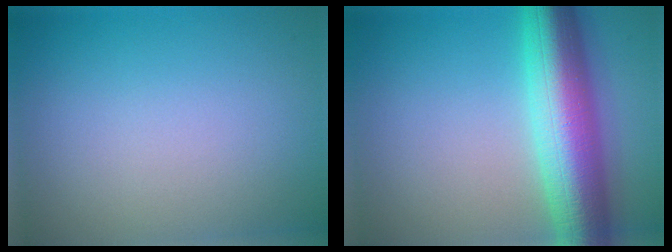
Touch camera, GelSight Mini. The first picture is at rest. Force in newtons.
{"total": 10.1, "press": 10.1, "slide": 0.1}